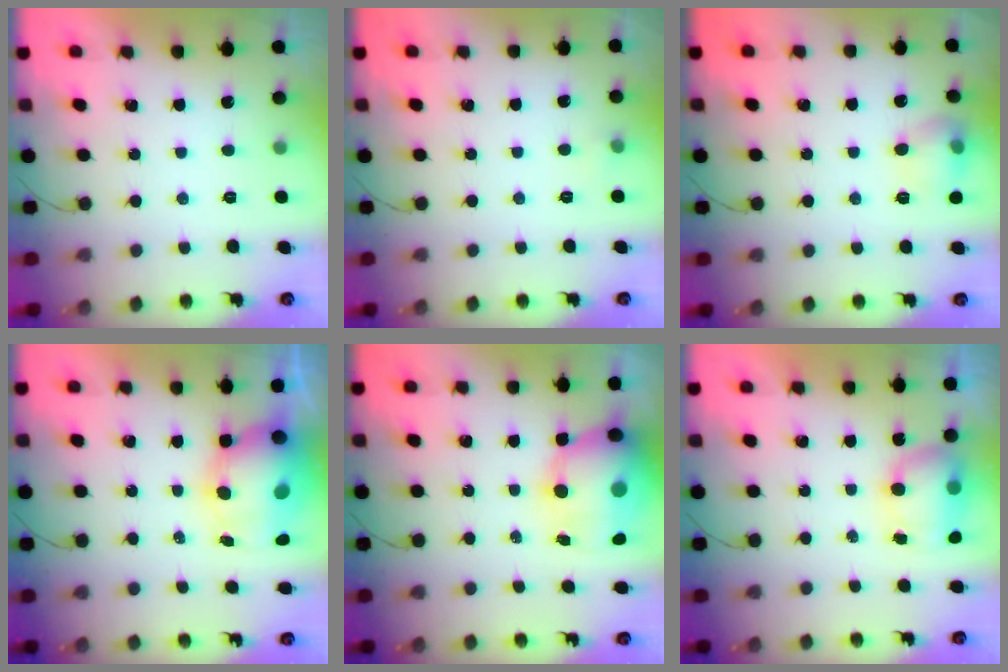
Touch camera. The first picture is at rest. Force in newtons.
{"total": 3.1, "press": 2.9, "slide": 1.1}
{"total": 9.1, "press": 9.1, "slide": 1.0}
{"total": 11.8, "press": 11.5, "slide": 2.7}
{"total": 14.1, "press": 13.7, "slide": 3.6}
{"total": 8.6, "press": 7.5, "slide": 4.2}